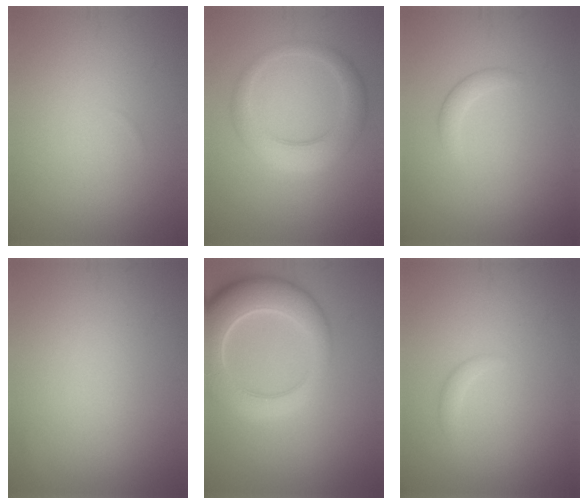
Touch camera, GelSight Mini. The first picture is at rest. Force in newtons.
{"total": 4.1, "press": 4.1, "slide": 0.1}
{"total": 1.3, "press": 1.3, "slide": 0.0}
{"total": 0.0}
{"total": 8.2, "press": 8.1, "slide": 1.0}
{"total": 1.0, "press": 1.0, "slide": 0.1}